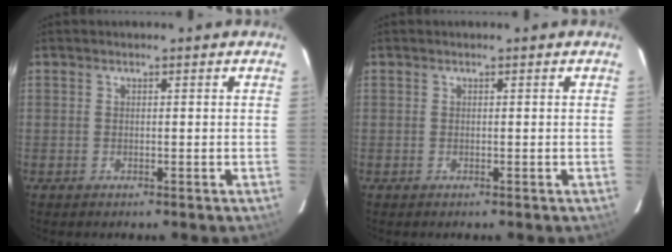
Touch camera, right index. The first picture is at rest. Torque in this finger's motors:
{"motor_torque": [0.00, 0.00, 0.00, 0.00]}